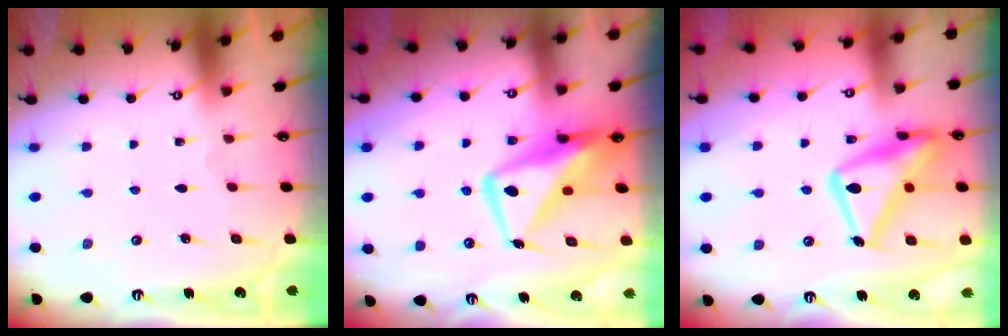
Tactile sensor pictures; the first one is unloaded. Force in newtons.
{"total": 14.7, "press": 14.6, "slide": 1.8}
{"total": 19.9, "press": 19.8, "slide": 1.6}